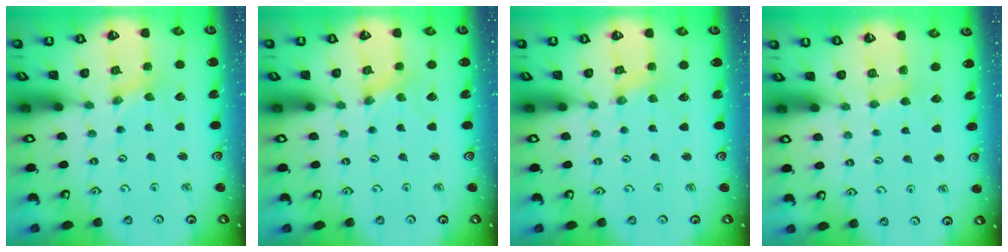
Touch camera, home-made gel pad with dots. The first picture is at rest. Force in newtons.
{"total": 0.0}
{"total": 1.3, "press": 1.2, "slide": 0.2}
{"total": 2.9, "press": 2.9, "slide": 0.5}